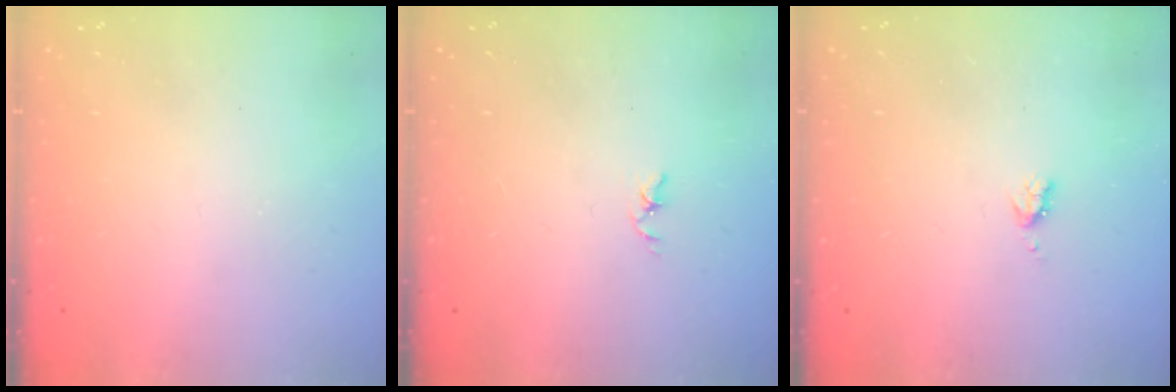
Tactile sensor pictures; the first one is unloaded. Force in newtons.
{"total": 1.8, "press": 1.7, "slide": 0.3}
{"total": 3.3, "press": 3.3, "slide": 0.6}